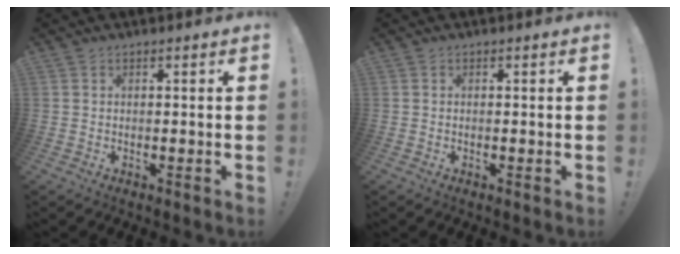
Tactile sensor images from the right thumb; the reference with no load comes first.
{"total": 0.0}